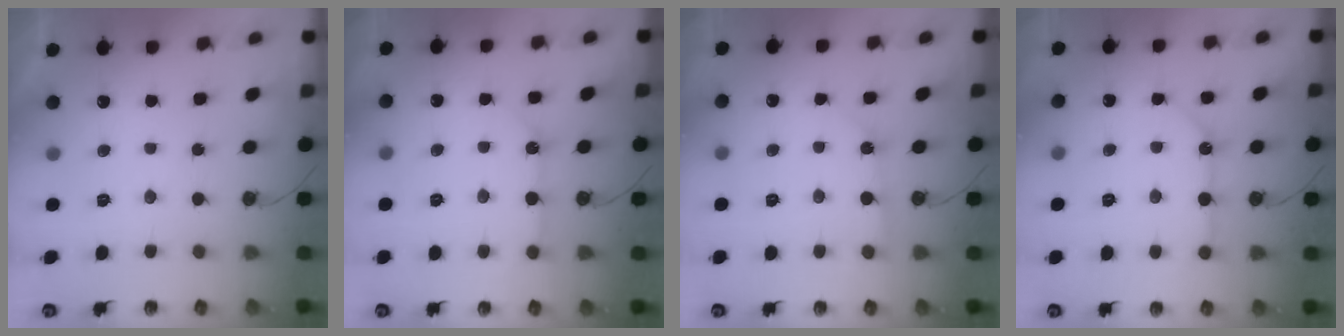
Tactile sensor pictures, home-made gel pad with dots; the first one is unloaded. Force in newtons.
{"total": 9.1, "press": 9.1, "slide": 0.9}
{"total": 2.8, "press": 2.8, "slide": 0.3}
{"total": 10.6, "press": 10.6, "slide": 0.6}